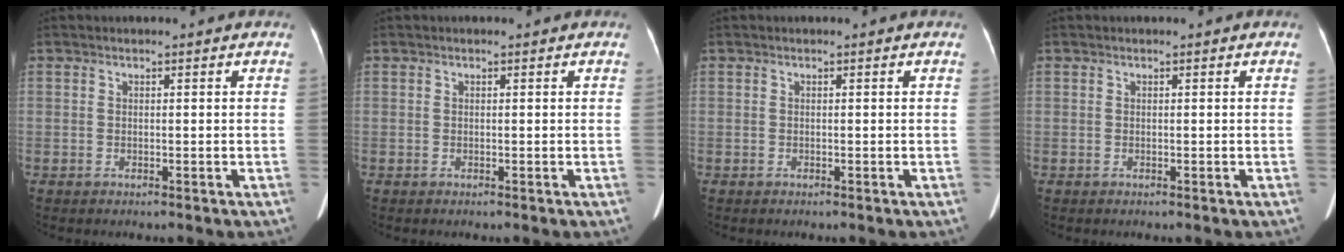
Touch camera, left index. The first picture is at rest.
{"total": 0.0}
{"total": 0.0}
{"total": 0.0}